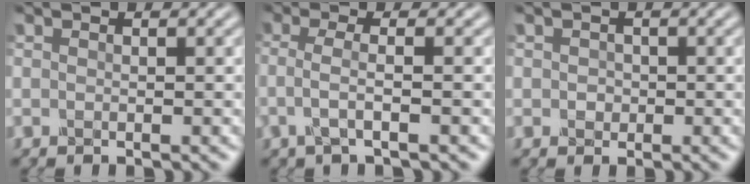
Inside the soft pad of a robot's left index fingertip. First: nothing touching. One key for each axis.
{"total": 1.7, "fx": -0.6, "fy": 0.1, "fz": 1.6, "tx": -0.042, "ty": 0.002, "tz": -0.021}
{"total": 0.7, "fx": 0.0, "fy": 0.6, "fz": -0.4, "tx": -0.002, "ty": -0.003, "tz": -0.001}